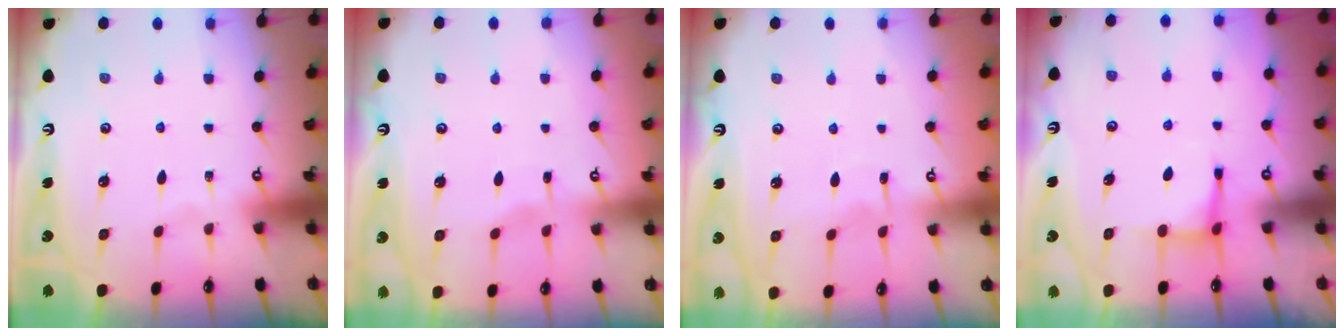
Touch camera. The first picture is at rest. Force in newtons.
{"total": 2.8, "press": 2.8, "slide": 0.4}
{"total": 3.9, "press": 3.9, "slide": 0.2}
{"total": 3.9, "press": 3.9, "slide": 0.6}